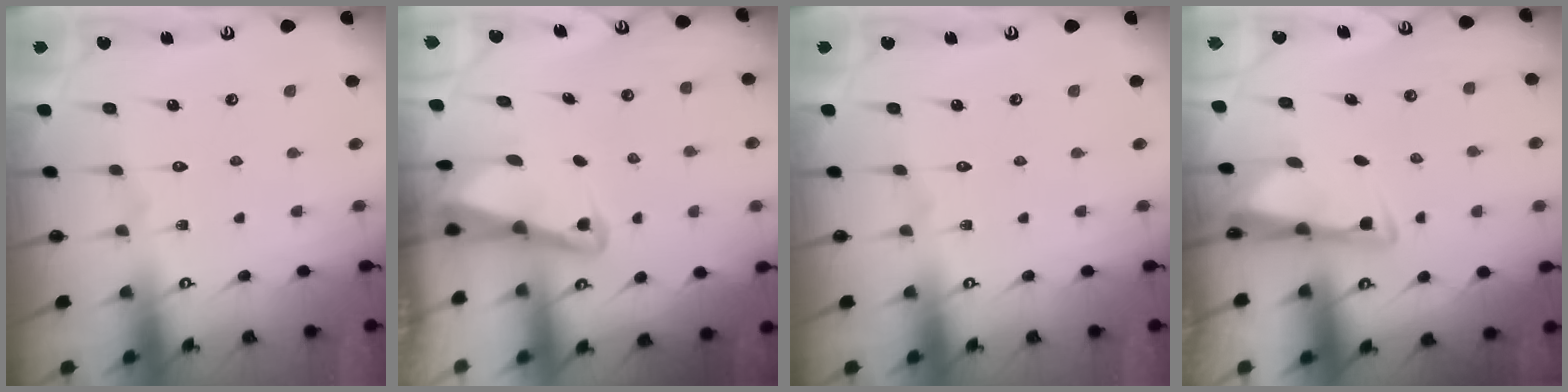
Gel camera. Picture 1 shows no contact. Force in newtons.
{"total": 3.1, "press": 3.1, "slide": 0.7}
{"total": 0.0}
{"total": 3.4, "press": 3.3, "slide": 0.9}